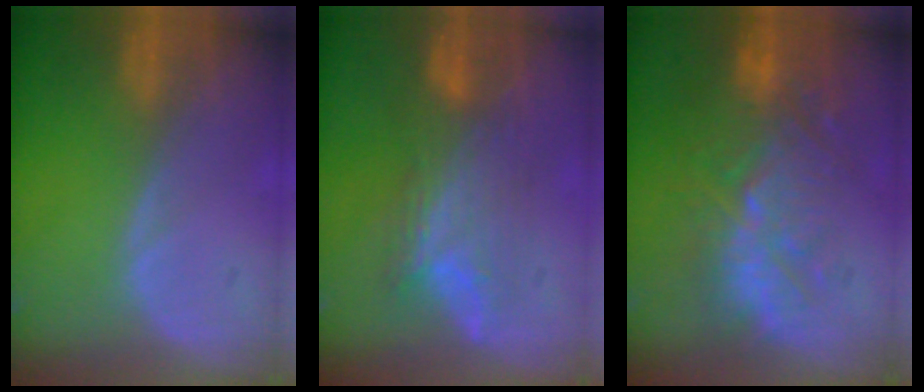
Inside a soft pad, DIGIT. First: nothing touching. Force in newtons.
{"total": 7.3, "press": 7.1, "slide": 1.8}
{"total": 11.2, "press": 9.9, "slide": 5.4}